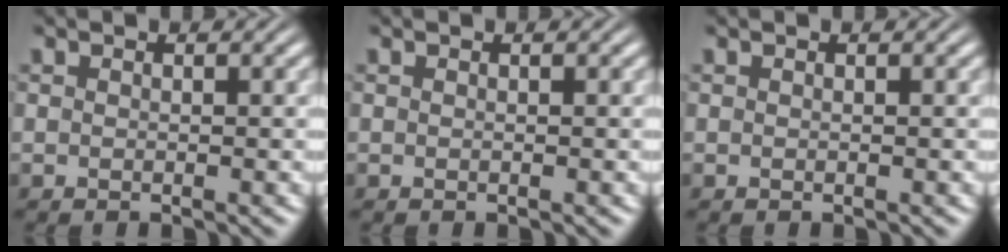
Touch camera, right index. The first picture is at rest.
{"total": 0.0}
{"total": 0.0}